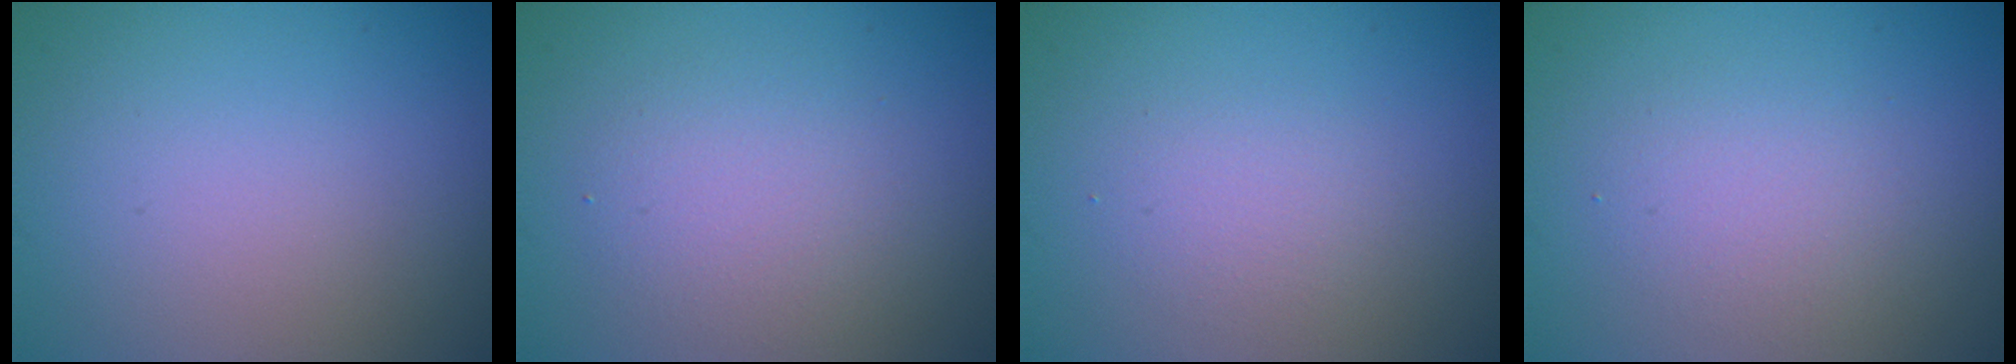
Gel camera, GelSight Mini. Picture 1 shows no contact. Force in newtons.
{"total": 2.9, "press": 2.9, "slide": 0.2}
{"total": 1.7, "press": 1.6, "slide": 0.1}
{"total": 2.3, "press": 2.3, "slide": 0.2}